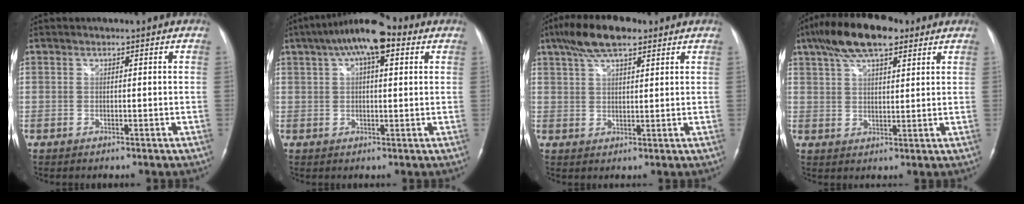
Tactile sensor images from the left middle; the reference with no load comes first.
{"total": 11.4, "force": [5.8, 3.5, 9.2], "torque": [-0.165, 0.040, 0.092]}
{"total": 8.7, "force": [5.9, 2.7, 5.9], "torque": [-0.115, 0.022, 0.102]}
{"total": 11.9, "force": [7.9, 4.0, 8.1], "torque": [-0.153, 0.030, 0.138]}